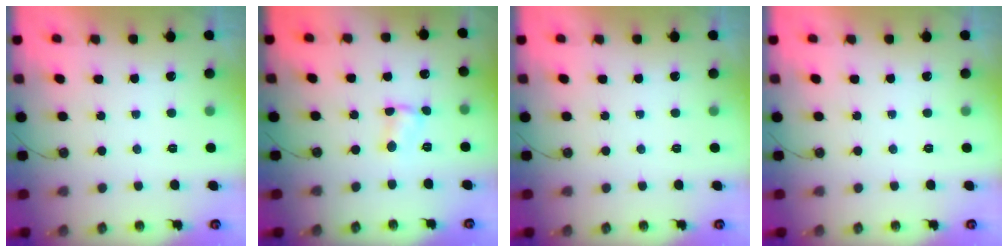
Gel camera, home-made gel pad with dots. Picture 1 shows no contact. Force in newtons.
{"total": 2.1, "press": 2.1, "slide": 0.3}
{"total": 0.0}
{"total": 0.0}